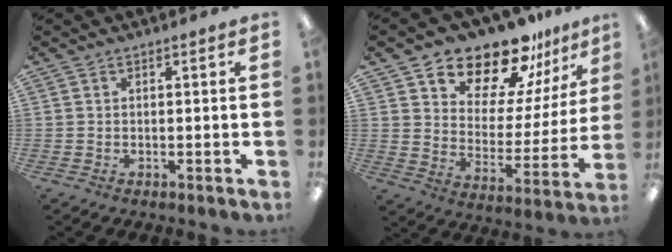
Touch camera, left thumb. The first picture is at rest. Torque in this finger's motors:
{"motor_torque": [0.31, 0.38, 1.09, -1.39, 0.07]}